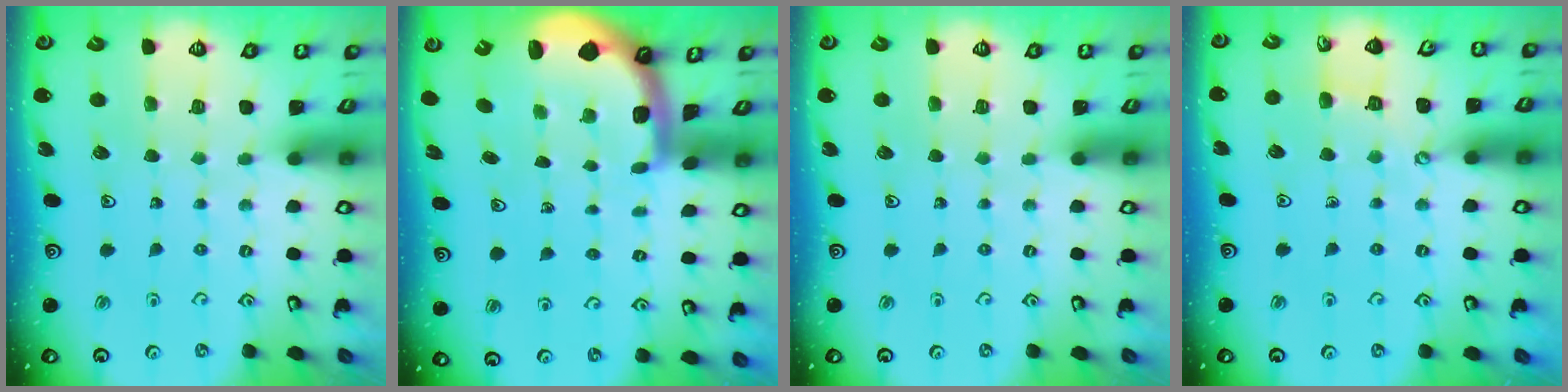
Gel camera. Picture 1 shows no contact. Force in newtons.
{"total": 1.7, "press": 1.6, "slide": 0.3}
{"total": 0.0}
{"total": 3.8, "press": 3.8, "slide": 0.6}